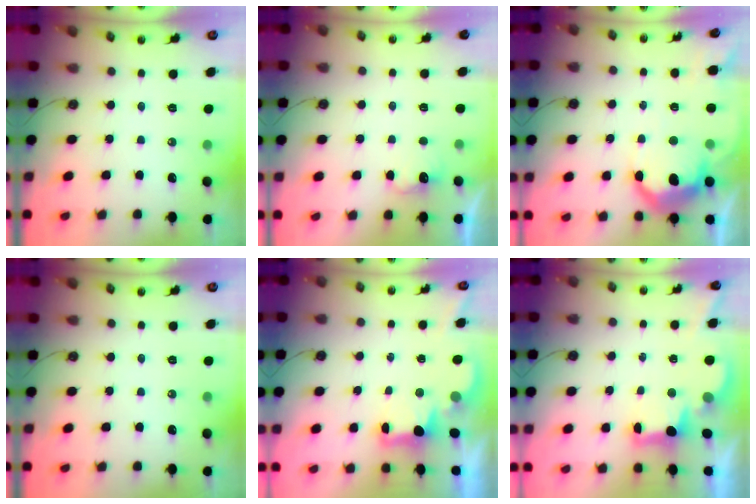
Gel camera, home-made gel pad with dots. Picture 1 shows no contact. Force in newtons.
{"total": 2.8, "press": 2.7, "slide": 0.8}
{"total": 15.0, "press": 15.0, "slide": 0.7}
{"total": 0.0}
{"total": 2.5, "press": 2.3, "slide": 0.8}
{"total": 2.7, "press": 2.6, "slide": 0.9}